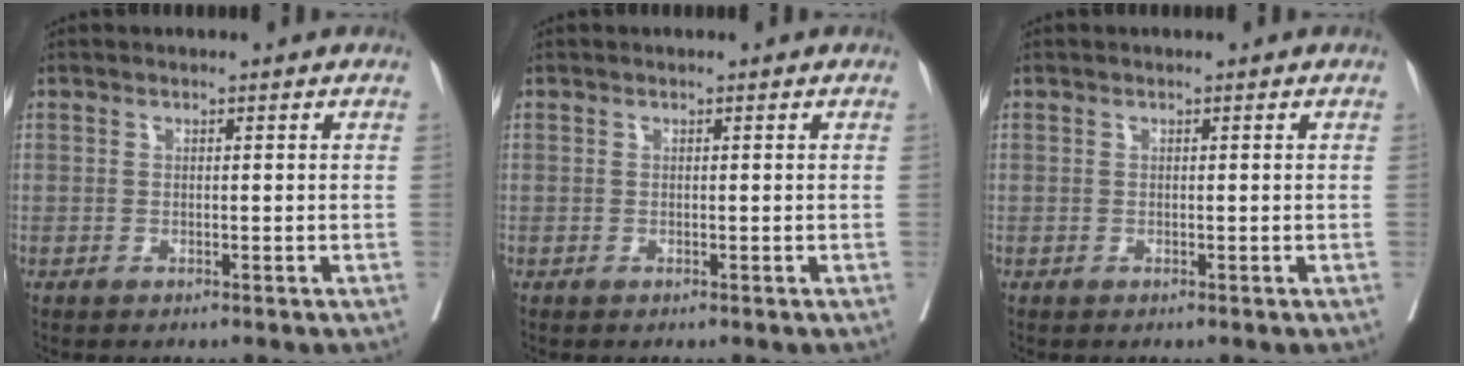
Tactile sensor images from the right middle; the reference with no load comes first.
{"total": 0.0}
{"total": 0.0}